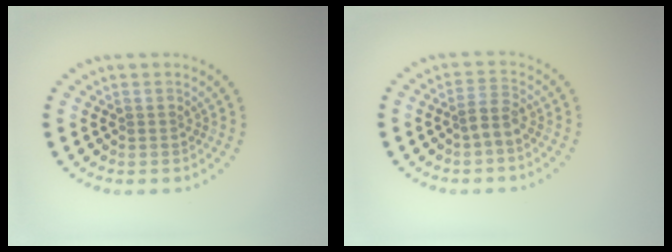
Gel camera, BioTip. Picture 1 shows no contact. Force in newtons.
{"total": 1.9, "press": 1.4, "slide": 1.2}